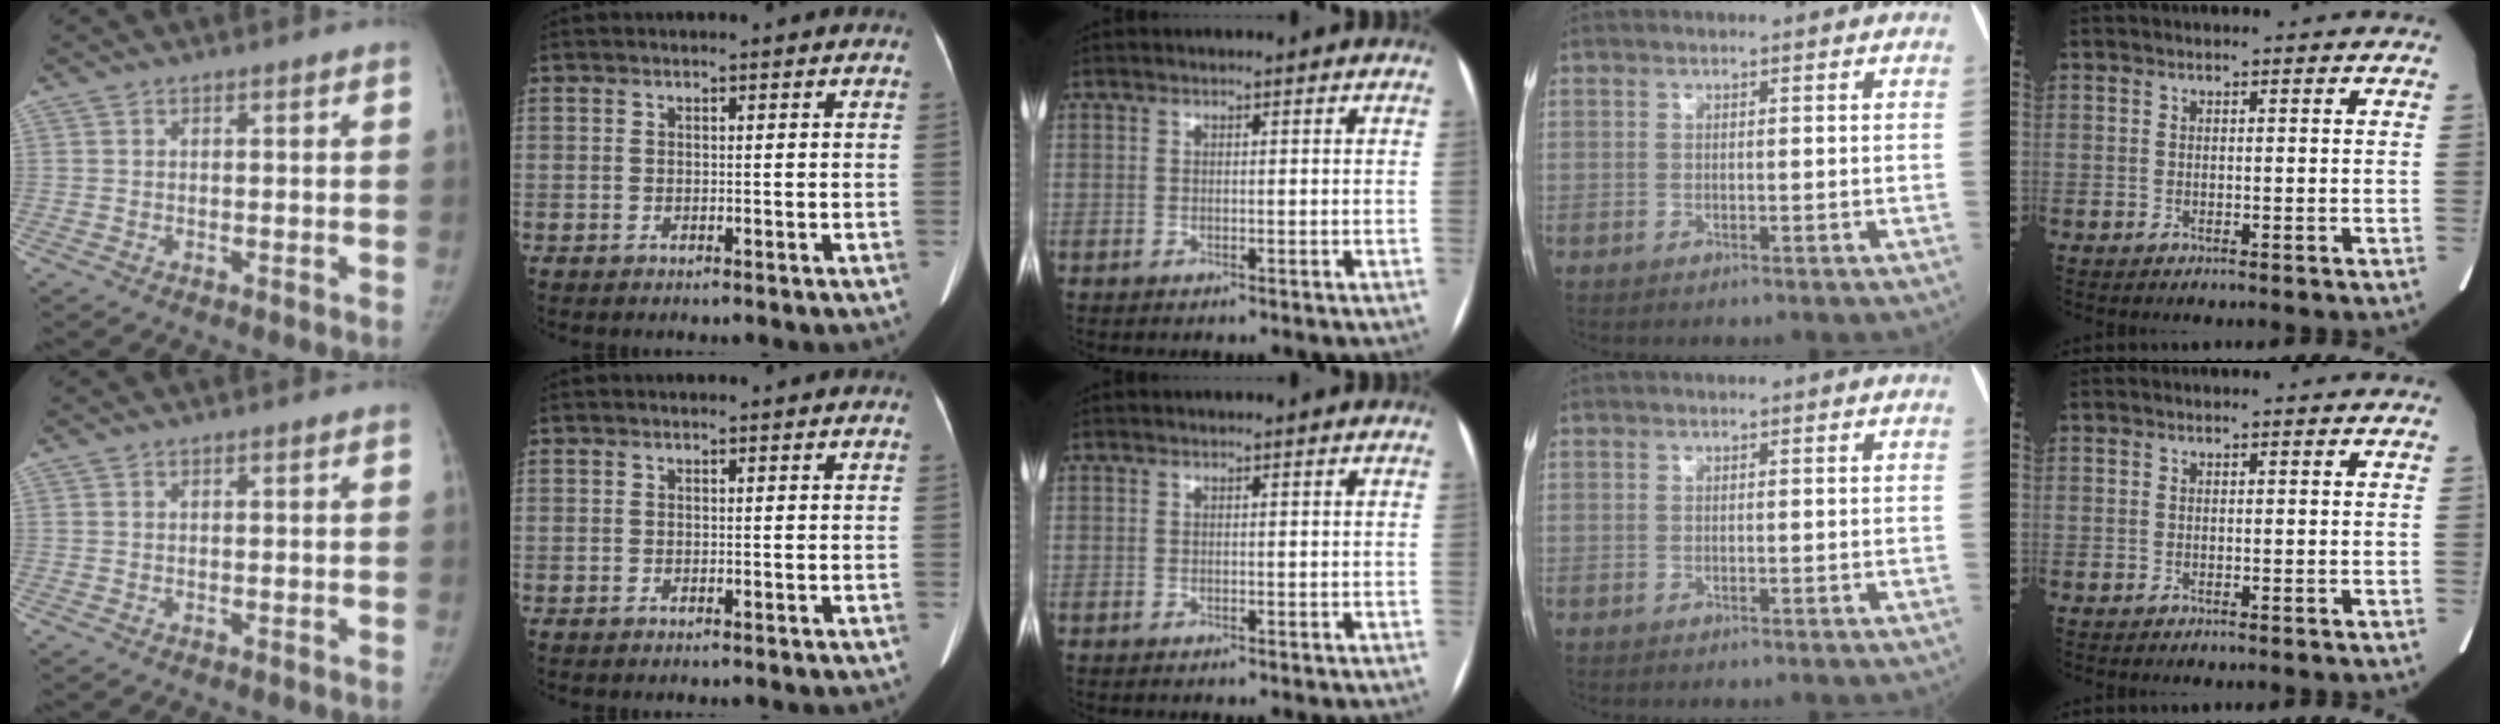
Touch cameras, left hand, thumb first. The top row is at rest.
{}